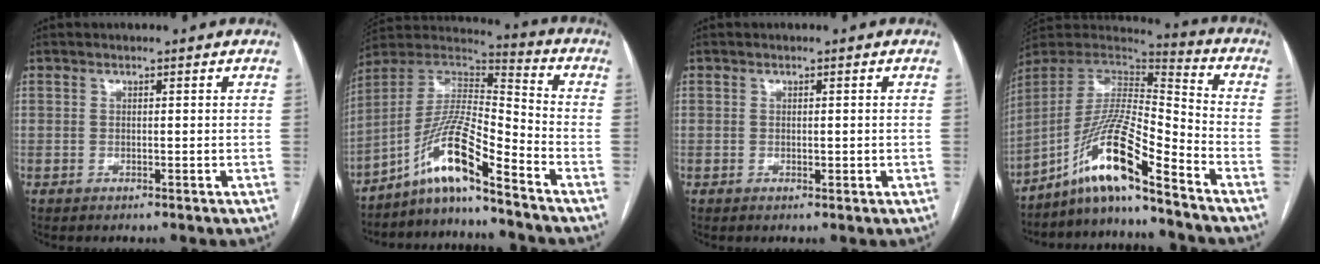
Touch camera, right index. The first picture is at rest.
{"total": 11.9, "force": [-8.6, 0.2, 8.3], "torque": [-0.160, 0.016, -0.160]}
{"total": 1.0, "force": [0.0, 0.7, 0.8], "torque": [-0.010, -0.001, 0.001]}
{"total": 14.5, "force": [-10.5, -0.2, 10.0], "torque": [-0.188, 0.010, -0.193]}